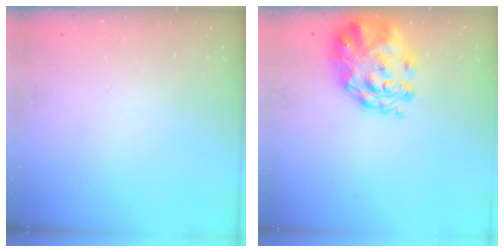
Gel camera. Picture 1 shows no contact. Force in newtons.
{"total": 3.9, "press": 3.5, "slide": 1.7}